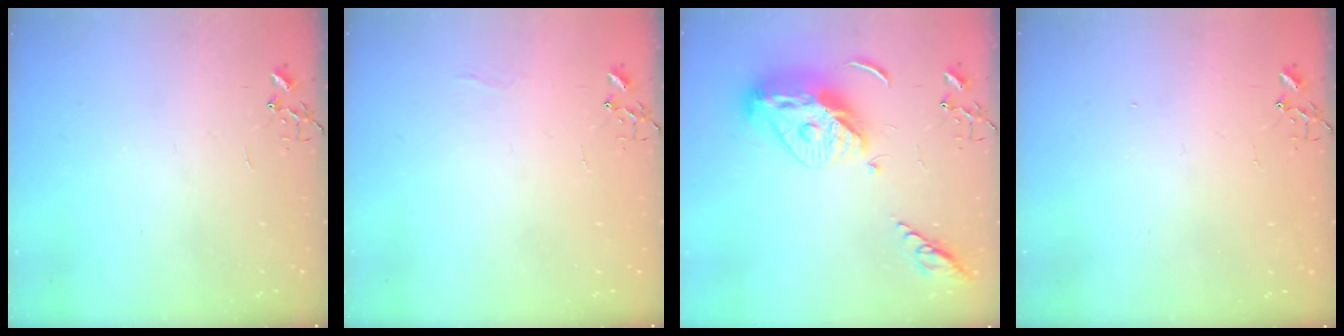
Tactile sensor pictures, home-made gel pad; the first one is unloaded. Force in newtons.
{"total": 4.4, "press": 4.4, "slide": 0.6}
{"total": 15.0, "press": 14.9, "slide": 1.3}
{"total": 1.4, "press": 1.4, "slide": 0.3}